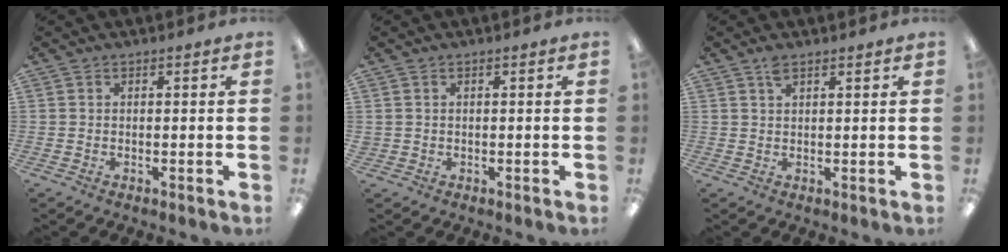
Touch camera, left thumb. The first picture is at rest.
{"total": 0.8, "force": [0.4, 0.6, 0.1], "torque": [-0.004, 0.003, 0.007]}
{"total": 2.3, "force": [1.7, 0.7, 1.3], "torque": [-0.031, 0.001, 0.032]}